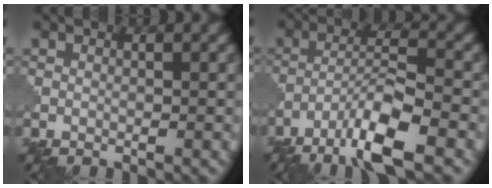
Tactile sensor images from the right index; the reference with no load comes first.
{"total": 6.6, "force": [-4.3, 0.9, 5.0], "torque": [-0.085, 0.005, -0.085]}